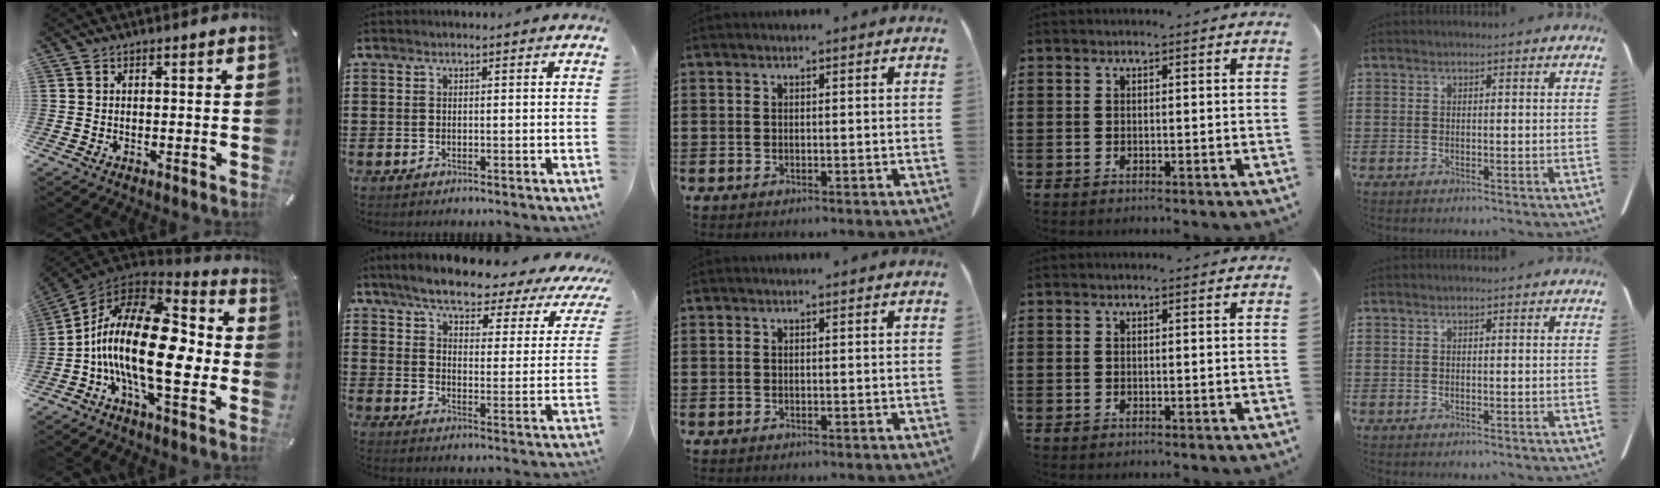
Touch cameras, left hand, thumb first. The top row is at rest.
{"thumb": {"total": 24.7, "force": [-3.6, 10.9, 21.8], "torque": [-0.449, 0.005, -0.063]}, "index": {"total": 5.1, "force": [4.1, 0.8, 3.0], "torque": [-0.080, -0.025, 0.060]}}